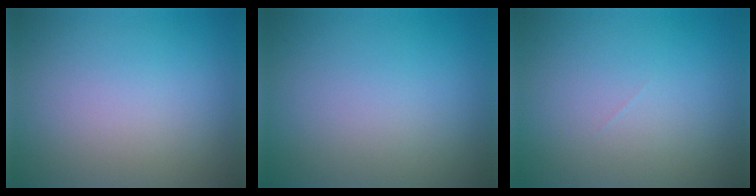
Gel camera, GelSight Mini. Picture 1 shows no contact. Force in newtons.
{"total": 0.0}
{"total": 0.0}